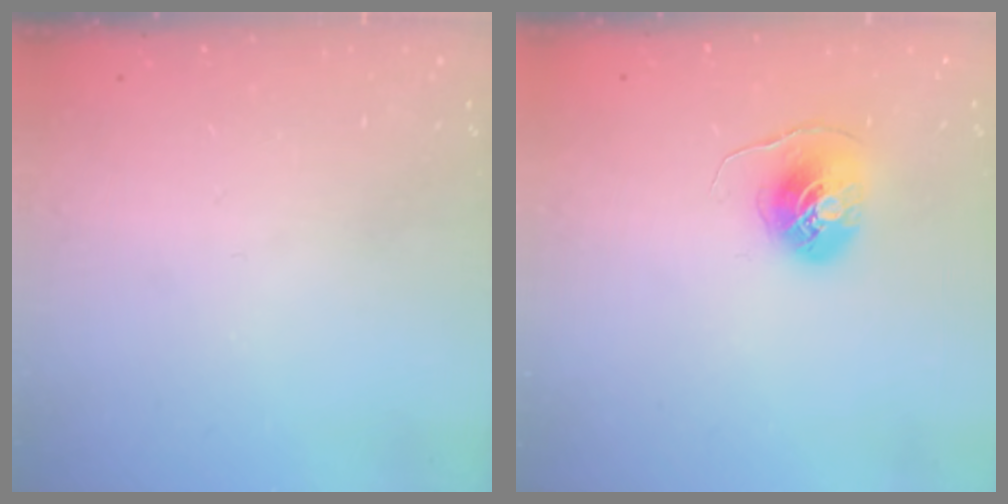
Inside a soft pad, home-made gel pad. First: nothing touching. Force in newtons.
{"total": 7.5, "press": 7.5, "slide": 0.1}